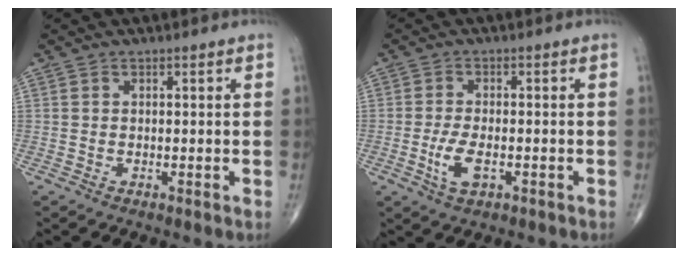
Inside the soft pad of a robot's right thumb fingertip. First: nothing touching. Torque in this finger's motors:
{"motor_torque": [0.05, 0.15, 0.30, 0.04, 0.16]}